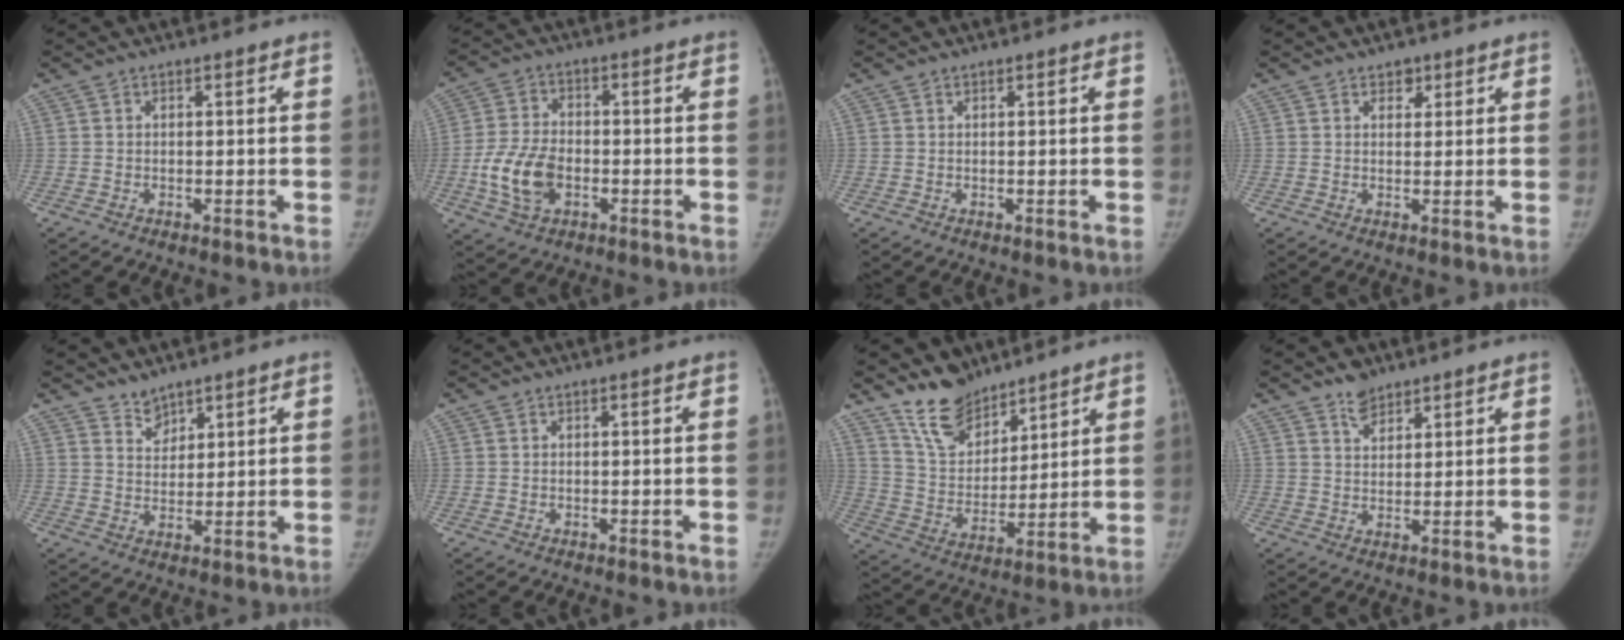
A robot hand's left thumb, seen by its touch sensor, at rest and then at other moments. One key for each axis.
{"total": 9.8, "fx": -2.9, "fy": 6.2, "fz": 7.0, "tx": -0.136, "ty": 0.011, "tz": -0.053}
{"total": 0.0}
{"total": 2.1, "fx": 1.4, "fy": 1.5, "fz": 0.7, "tx": 0.006, "ty": -0.007, "tz": 0.017}
{"total": 3.5, "fx": 3.1, "fy": 1.7, "fz": 0.4, "tx": 0.014, "ty": -0.027, "tz": 0.056}
{"total": 0.0}
{"total": 11.2, "fx": 9.2, "fy": 5.5, "fz": 3.5, "tx": -0.032, "ty": -0.065, "tz": 0.183}
{"total": 3.8, "fx": 3.0, "fy": 2.1, "fz": 1.1, "tx": 0.001, "ty": -0.022, "tz": 0.055}